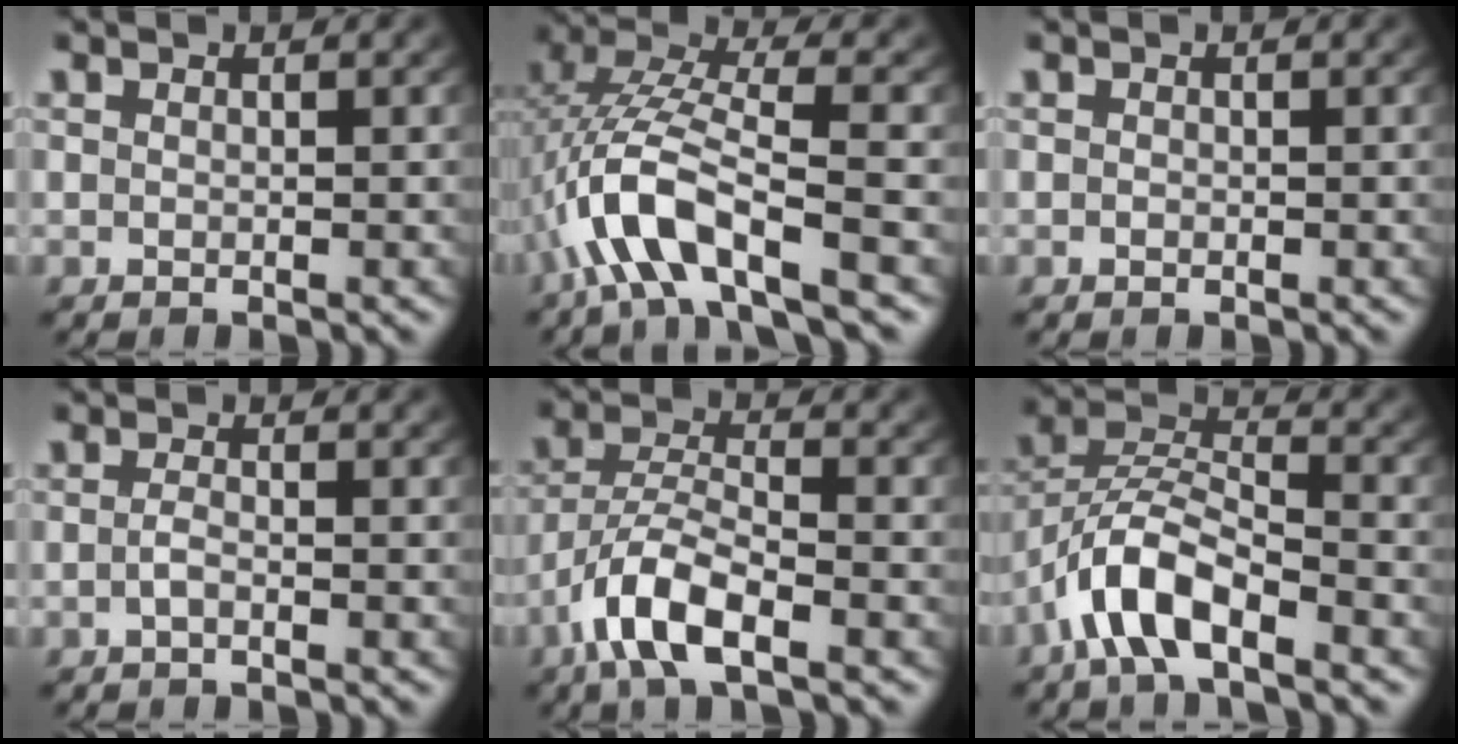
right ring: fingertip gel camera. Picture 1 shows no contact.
{"total": 6.6, "force": [-1.4, 3.2, 5.6], "torque": [-0.152, -0.019, -0.015]}
{"total": 0.0}
{"total": 1.1, "force": [-0.8, -0.1, 0.8], "torque": [-0.023, -0.009, -0.010]}
{"total": 5.1, "force": [-2.5, 1.9, 4.0], "torque": [-0.092, -0.018, -0.036]}
{"total": 6.5, "force": [-2.1, 4.2, 4.5], "torque": [-0.101, -0.013, -0.040]}